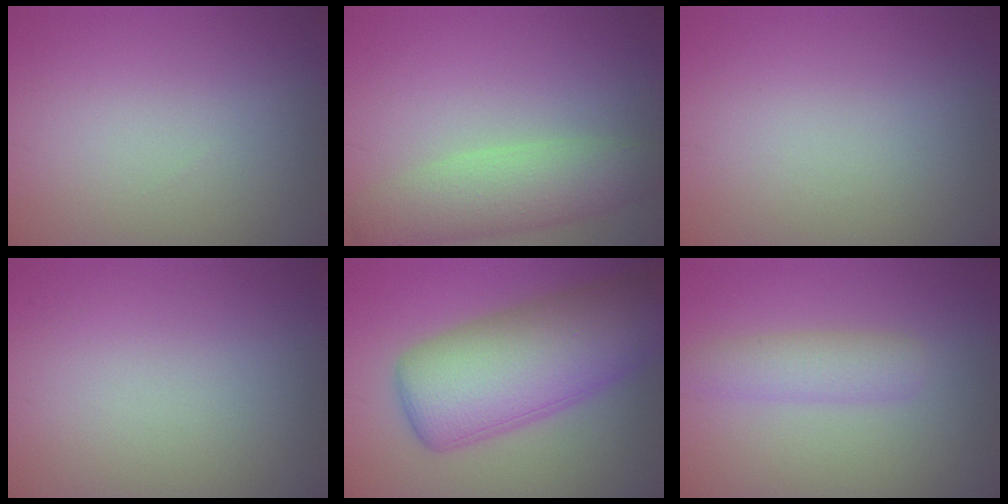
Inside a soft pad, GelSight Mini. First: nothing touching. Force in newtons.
{"total": 4.9, "press": 4.9, "slide": 0.5}
{"total": 0.0}
{"total": 0.0}
{"total": 11.3, "press": 11.2, "slide": 0.4}
{"total": 2.8, "press": 2.8, "slide": 0.1}